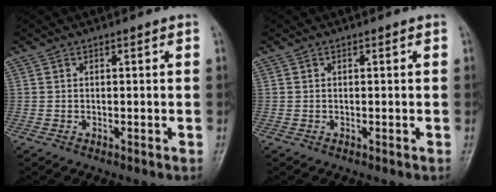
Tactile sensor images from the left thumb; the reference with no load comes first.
{"total": 0.0}